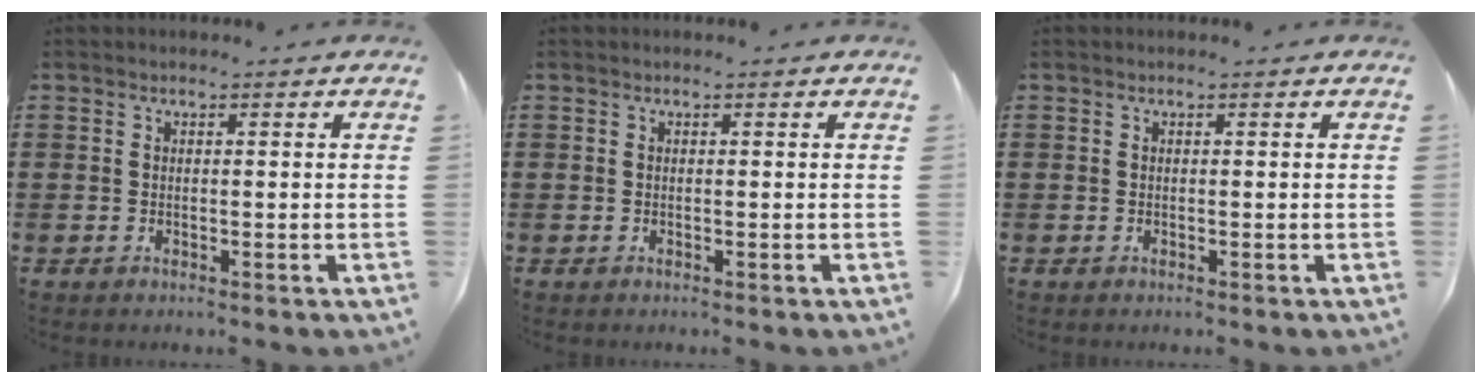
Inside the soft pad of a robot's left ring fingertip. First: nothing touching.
{"total": 0.0}
{"total": 0.0}